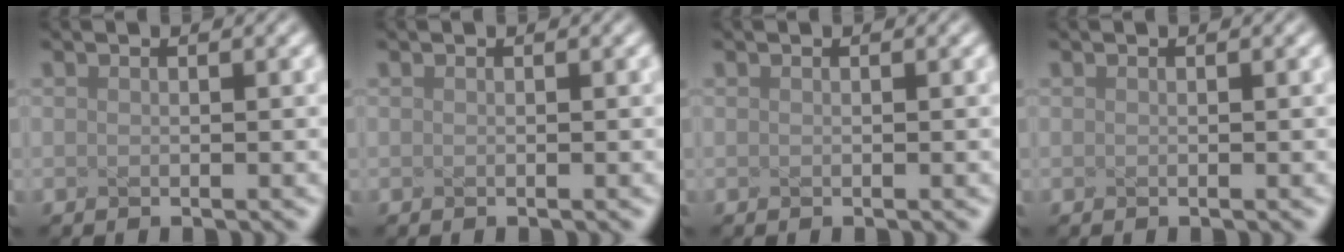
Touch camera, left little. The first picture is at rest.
{"total": 0.0}
{"total": 0.0}
{"total": 0.0}